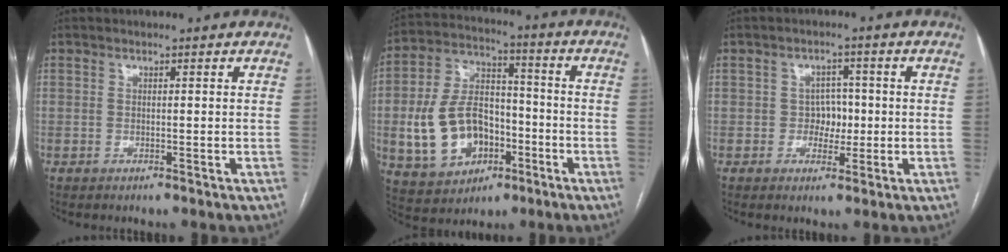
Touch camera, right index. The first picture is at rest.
{"total": 14.7, "force": [-3.7, 10.0, 10.1], "torque": [-0.221, 0.025, -0.051]}
{"total": 3.5, "force": [-0.4, 2.9, 1.9], "torque": [-0.016, 0.009, -0.007]}